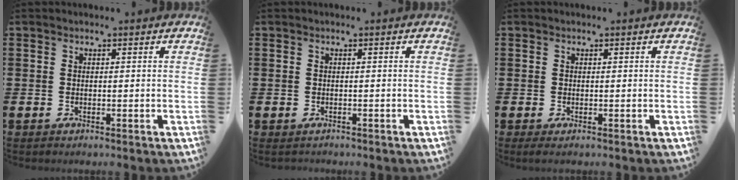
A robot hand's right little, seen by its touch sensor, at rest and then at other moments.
{"total": 0.8, "force": [-0.8, 0.1, 0.0], "torque": [-0.003, 0.000, -0.016]}
{"total": 0.9, "force": [-0.7, 0.1, 0.6], "torque": [-0.011, -0.002, -0.013]}